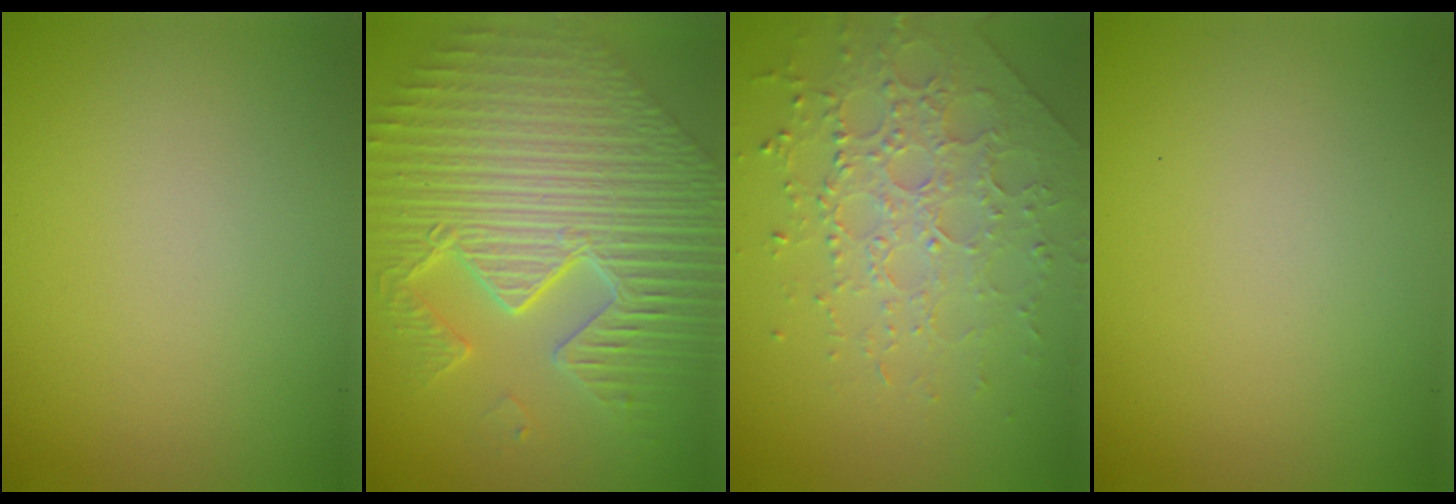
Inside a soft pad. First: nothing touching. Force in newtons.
{"total": 11.6, "press": 7.4, "slide": 8.9}
{"total": 3.7, "press": 3.5, "slide": 1.1}
{"total": 0.0}